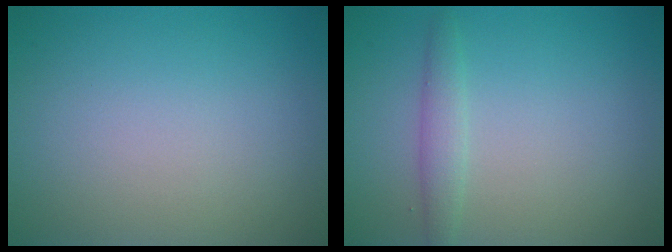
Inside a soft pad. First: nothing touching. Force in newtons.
{"total": 1.7, "press": 1.7, "slide": 0.1}